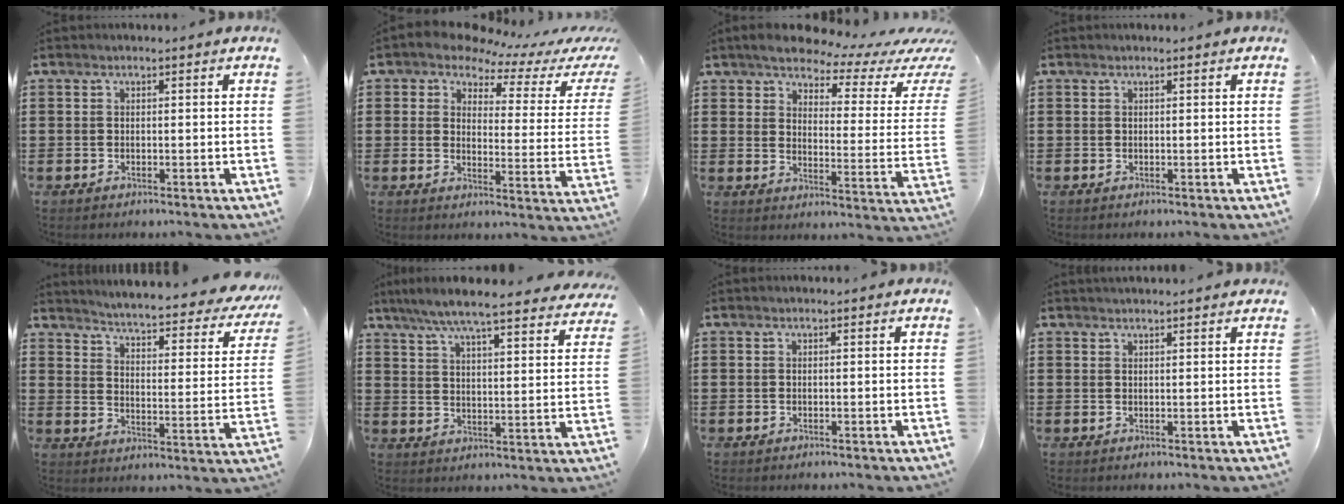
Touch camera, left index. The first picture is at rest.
{"total": 4.8, "force": [4.0, 2.2, 1.6], "torque": [-0.043, -0.026, 0.063]}
{"total": 5.4, "force": [4.9, 1.0, 1.9], "torque": [-0.059, -0.034, 0.081]}
{"total": 0.0}
{"total": 4.0, "force": [3.7, -0.3, 1.4], "torque": [-0.049, -0.037, 0.054]}
{"total": 6.8, "force": [6.1, -0.1, 3.0], "torque": [-0.082, -0.032, 0.104]}
{"total": 0.0}
{"total": 1.2, "force": [1.2, 0.0, 0.2], "torque": [-0.005, -0.001, 0.023]}